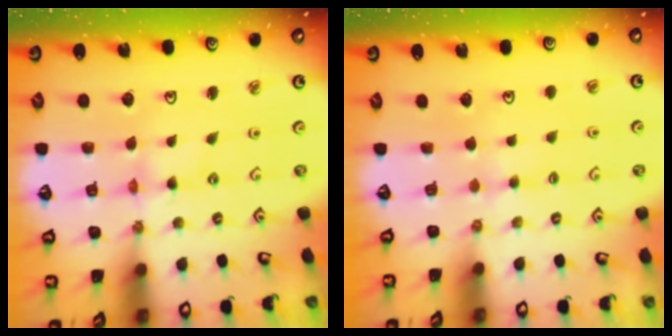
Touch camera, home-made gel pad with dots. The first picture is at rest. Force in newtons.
{"total": 2.3, "press": 2.3, "slide": 0.4}